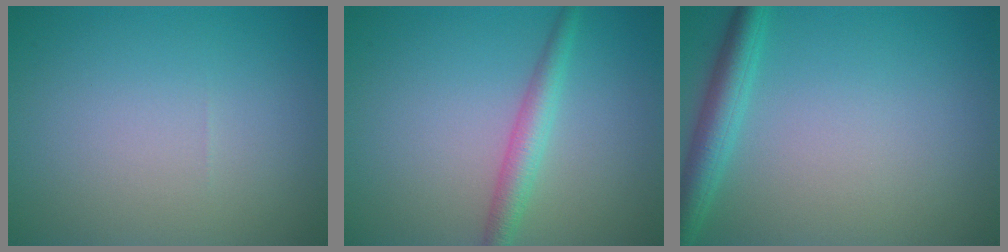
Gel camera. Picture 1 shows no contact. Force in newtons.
{"total": 2.6, "press": 2.6, "slide": 0.1}
{"total": 3.2, "press": 3.2, "slide": 0.1}